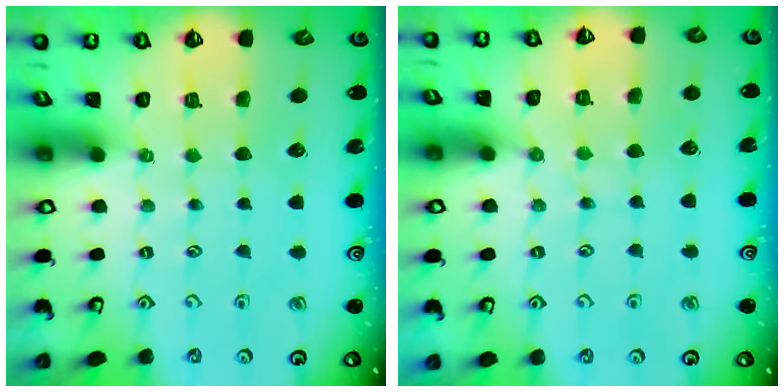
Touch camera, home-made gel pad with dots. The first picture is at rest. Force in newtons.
{"total": 5.8, "press": 5.7, "slide": 0.6}